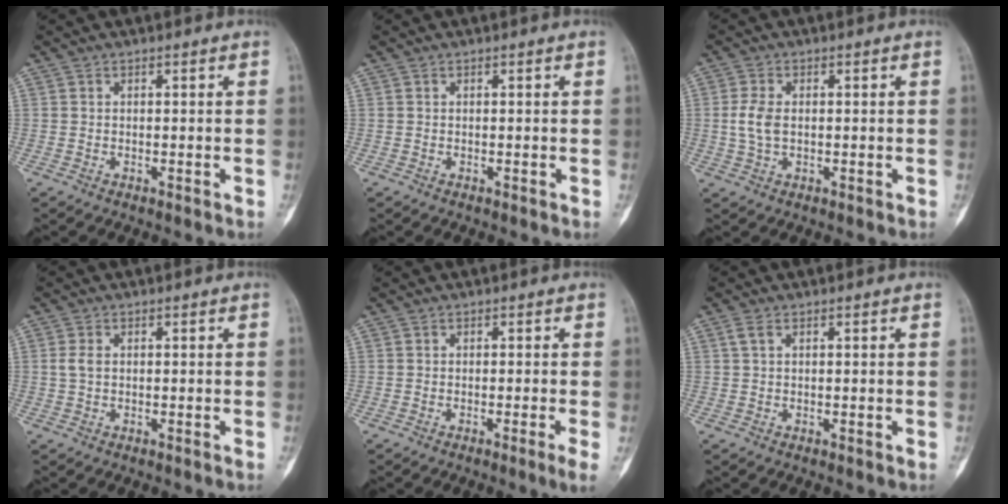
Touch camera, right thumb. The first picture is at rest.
{"total": 0.0}
{"total": 4.4, "force": [0.0, 2.6, 3.5], "torque": [-0.081, 0.005, 0.001]}
{"total": 1.8, "force": [0.1, 1.0, 1.5], "torque": [-0.037, 0.003, 0.002]}
{"total": 2.0, "force": [-0.7, -0.4, 1.8], "torque": [-0.036, -0.006, -0.013]}
{"total": 1.4, "force": [0.5, 0.6, 1.1], "torque": [-0.031, 0.010, 0.013]}